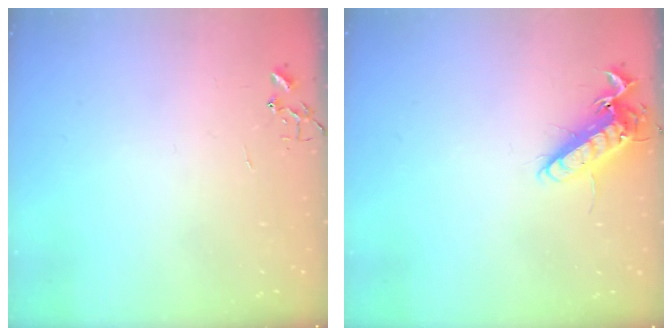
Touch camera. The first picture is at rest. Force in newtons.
{"total": 13.5, "press": 13.5, "slide": 1.2}